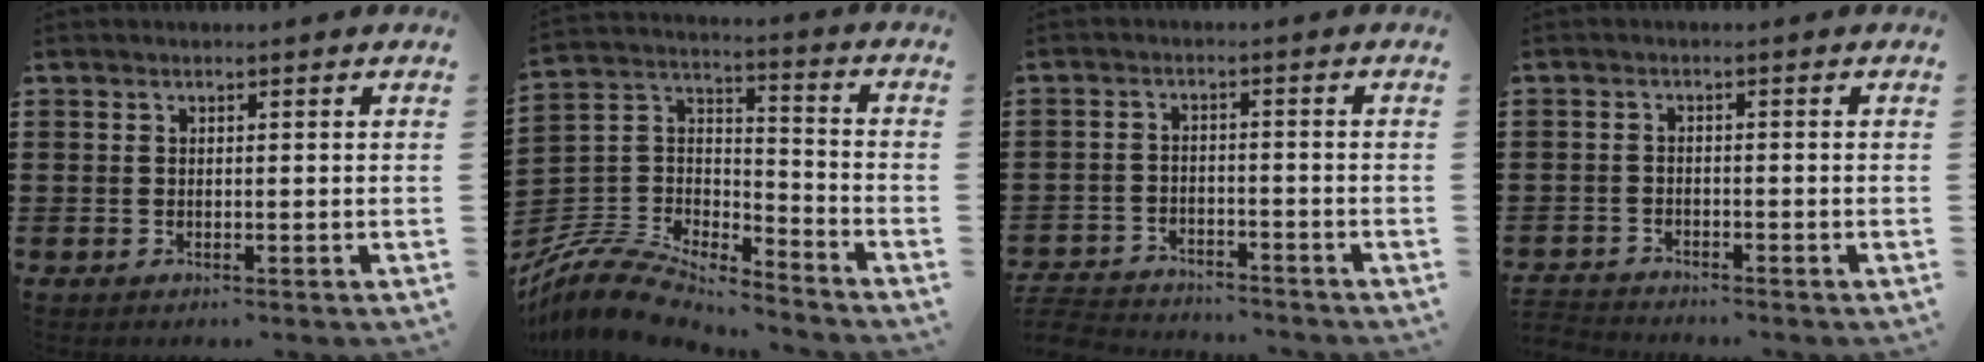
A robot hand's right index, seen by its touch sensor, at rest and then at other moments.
{"total": 8.7, "force": [-8.0, 2.2, 2.3], "torque": [-0.068, 0.000, -0.164]}
{"total": 4.4, "force": [-4.3, 0.4, 0.4], "torque": [-0.024, -0.005, -0.094]}
{"total": 1.9, "force": [-1.9, 0.1, -0.2], "torque": [-0.005, -0.002, -0.043]}